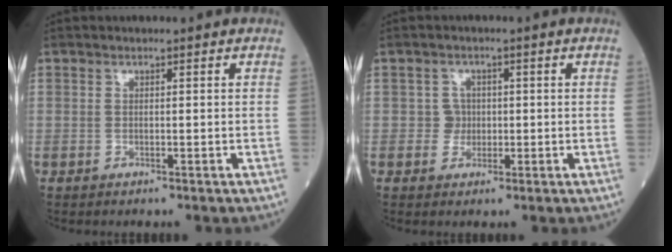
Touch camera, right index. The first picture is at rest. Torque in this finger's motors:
{"motor_torque": [-0.20, -0.05, -0.04, -0.02]}